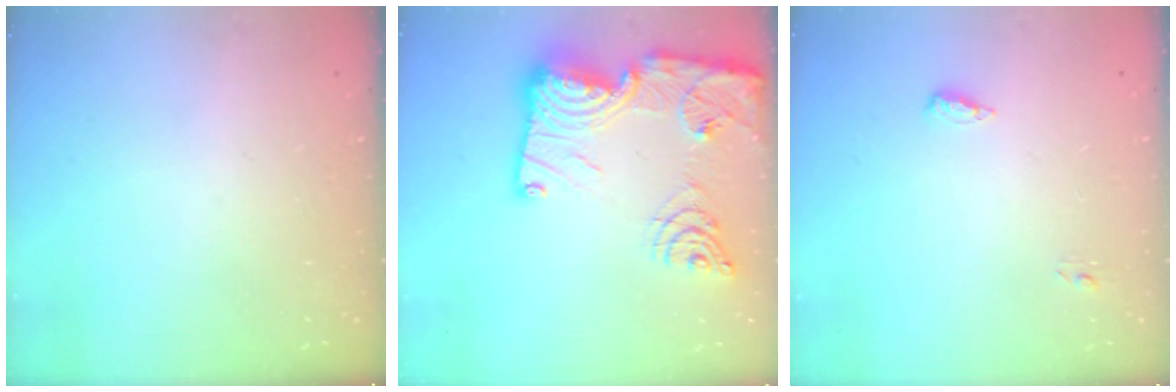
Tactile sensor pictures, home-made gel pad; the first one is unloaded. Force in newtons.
{"total": 25.2, "press": 25.1, "slide": 2.6}
{"total": 4.9, "press": 4.6, "slide": 1.5}